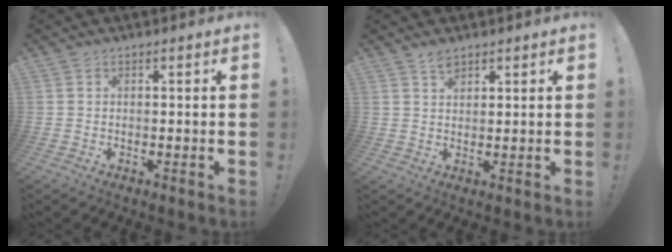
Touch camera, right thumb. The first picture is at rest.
{"total": 3.0, "force": [2.5, 1.3, 1.2], "torque": [-0.003, -0.019, 0.041]}